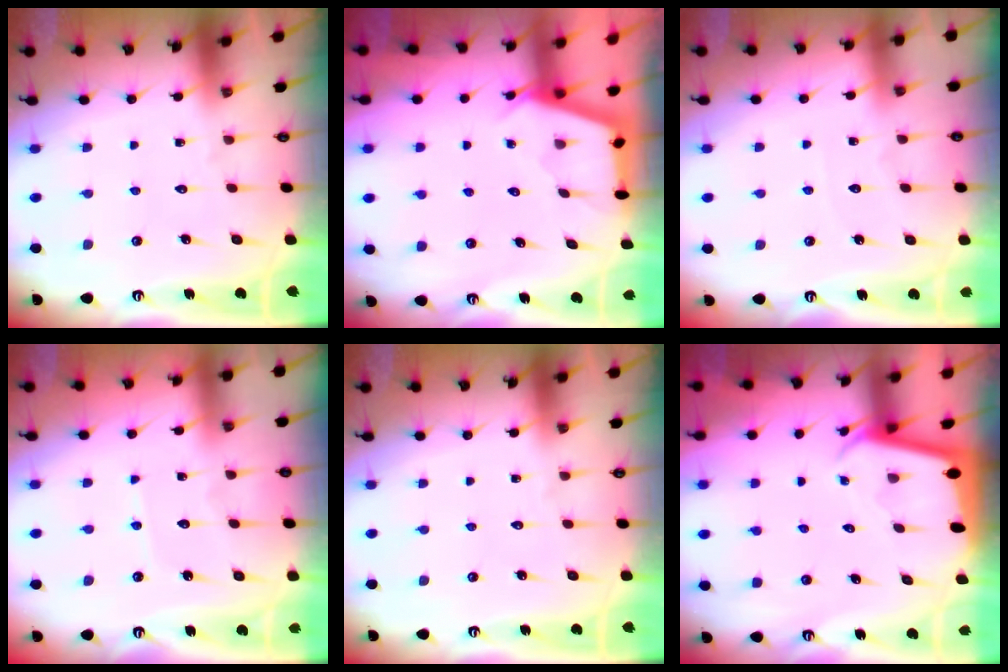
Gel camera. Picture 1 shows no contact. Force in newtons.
{"total": 2.8, "press": 2.8, "slide": 0.3}
{"total": 2.2, "press": 2.2, "slide": 0.3}
{"total": 3.3, "press": 3.3, "slide": 0.3}
{"total": 0.0}
{"total": 2.2, "press": 2.2, "slide": 0.1}